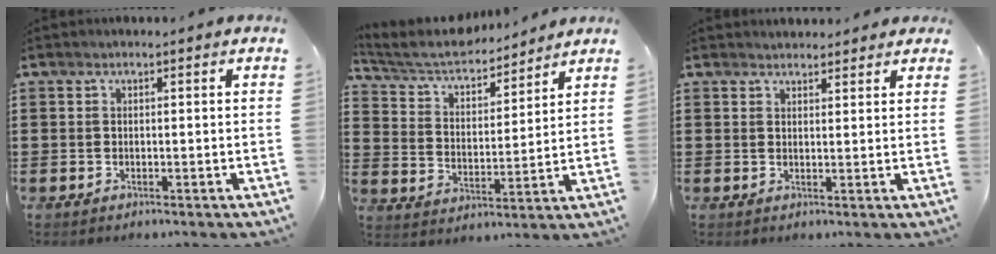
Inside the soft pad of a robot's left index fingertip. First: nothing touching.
{"total": 5.9, "force": [5.5, 1.4, 1.8], "torque": [-0.064, -0.032, 0.090]}
{"total": 1.9, "force": [1.9, 0.5, -0.1], "torque": [-0.002, 0.002, 0.037]}